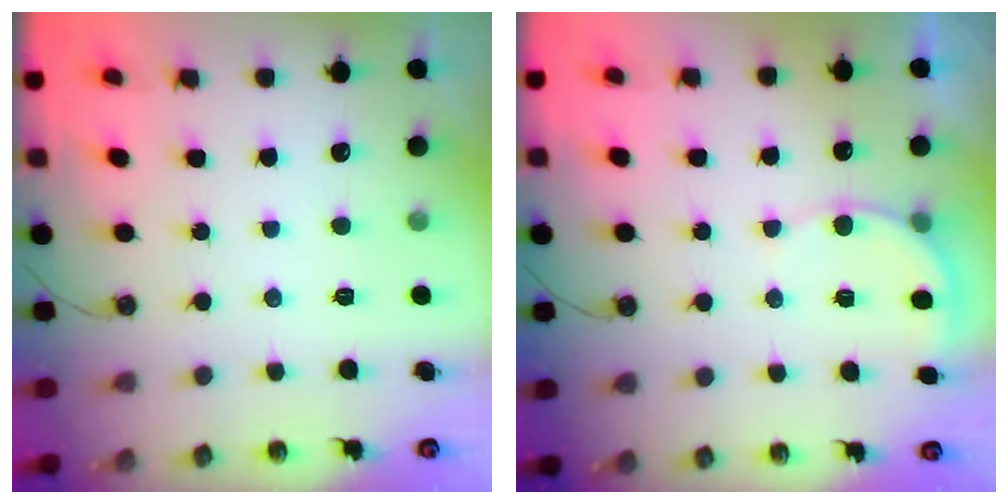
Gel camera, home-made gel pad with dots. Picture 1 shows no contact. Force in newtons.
{"total": 6.0, "press": 6.0, "slide": 0.9}